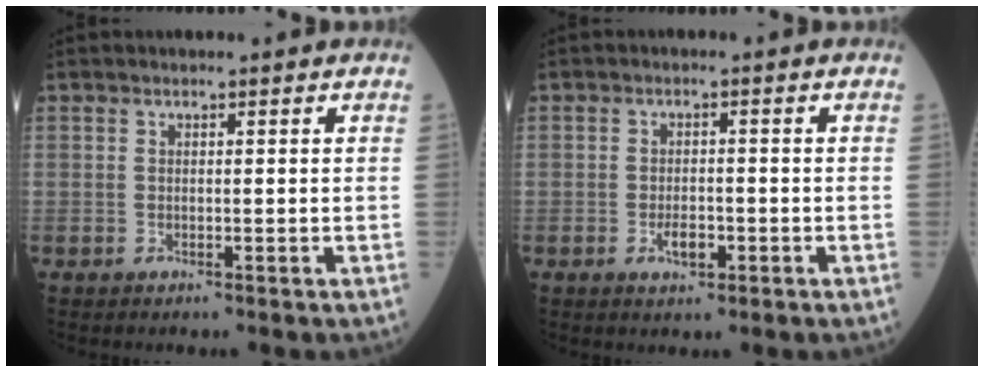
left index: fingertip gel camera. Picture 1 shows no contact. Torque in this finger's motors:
{"motor_torque": [0.66, 0.43, 0.23, 0.06]}